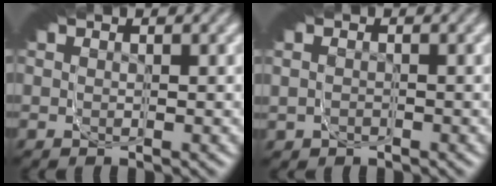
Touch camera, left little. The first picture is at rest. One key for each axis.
{"total": 2.4, "fx": -1.1, "fy": 1.9, "fz": 1.0, "tx": -0.018, "ty": -0.013, "tz": -0.013}